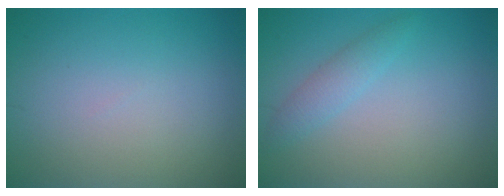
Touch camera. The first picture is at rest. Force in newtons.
{"total": 1.8, "press": 1.8, "slide": 0.1}